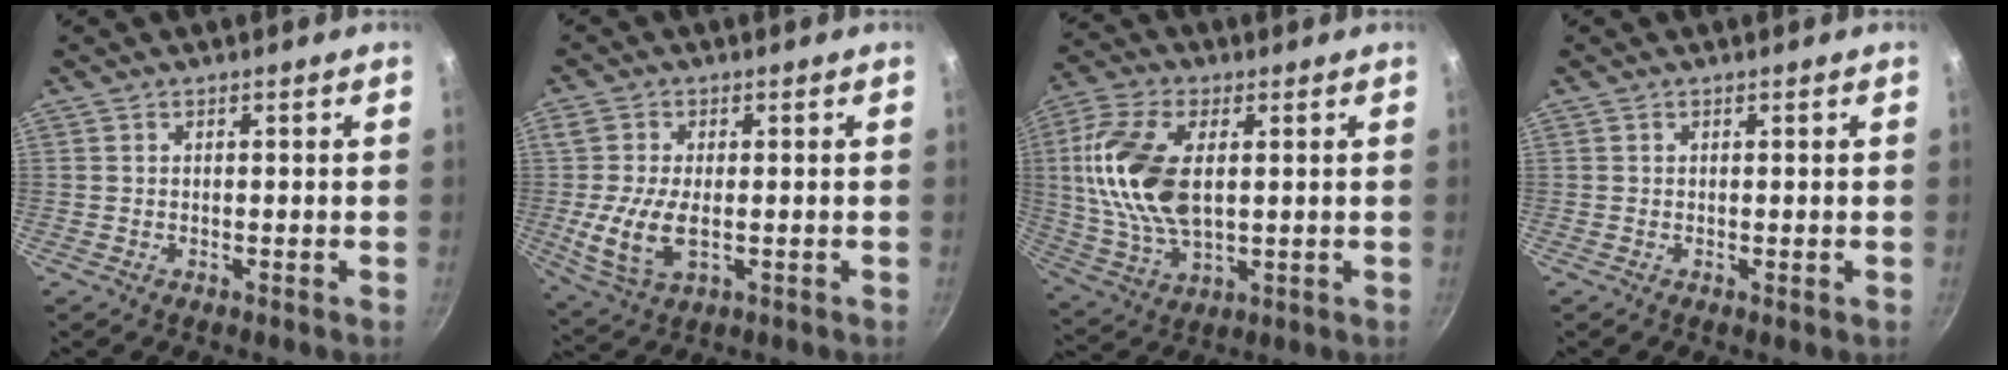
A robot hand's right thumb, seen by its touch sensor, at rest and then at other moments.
{"total": 9.4, "force": [-1.0, 5.0, 7.8], "torque": [-0.167, -0.015, -0.018]}
{"total": 16.5, "force": [2.4, 9.1, 13.6], "torque": [-0.267, -0.001, 0.045]}
{"total": 0.0}